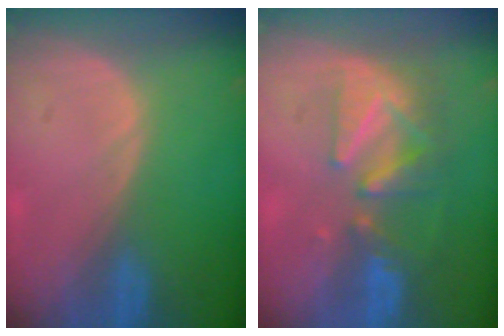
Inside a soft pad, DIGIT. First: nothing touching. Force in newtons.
{"total": 8.6, "press": 8.0, "slide": 3.1}